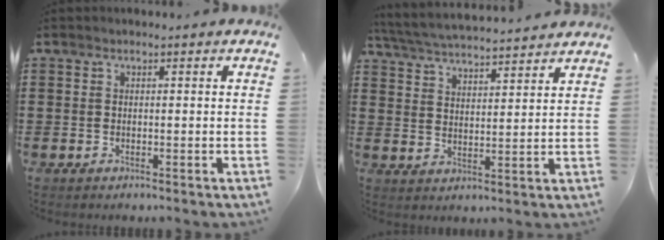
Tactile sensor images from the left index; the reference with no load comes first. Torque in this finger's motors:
{"motor_torque": [2.14, 0.00, 0.39, 0.12]}